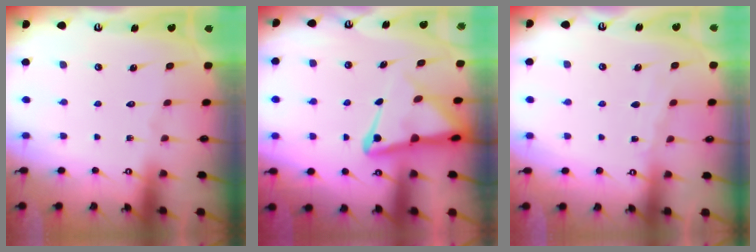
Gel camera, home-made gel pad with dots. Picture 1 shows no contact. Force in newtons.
{"total": 8.3, "press": 8.3, "slide": 0.9}
{"total": 4.0, "press": 4.0, "slide": 0.5}